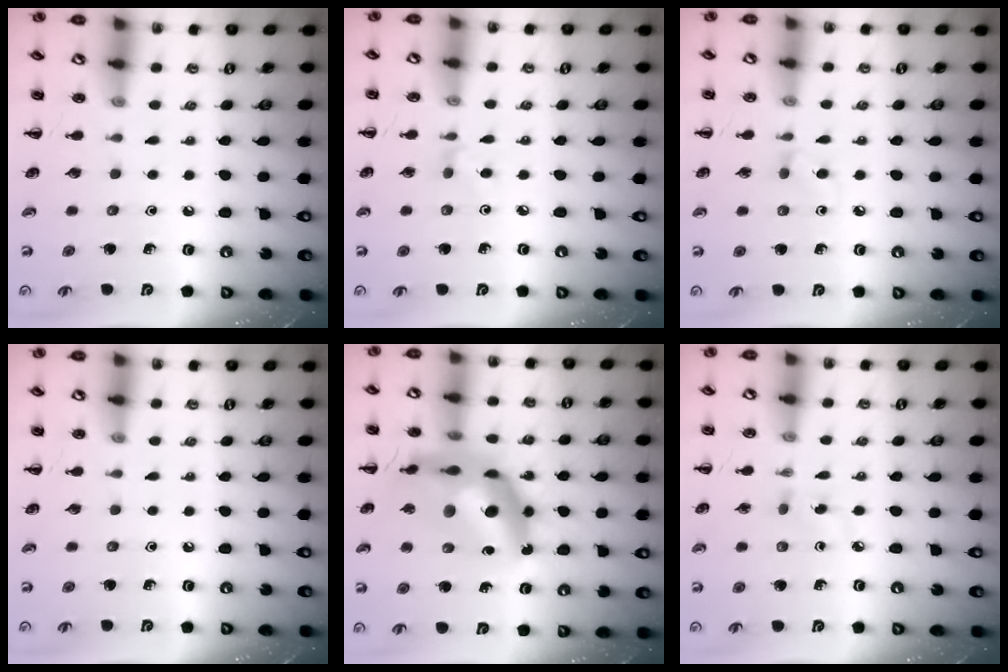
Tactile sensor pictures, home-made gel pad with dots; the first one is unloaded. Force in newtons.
{"total": 3.0, "press": 2.8, "slide": 1.1}
{"total": 4.1, "press": 3.7, "slide": 1.8}
{"total": 0.0}
{"total": 18.4, "press": 17.7, "slide": 5.1}
{"total": 3.8, "press": 3.4, "slide": 1.5}